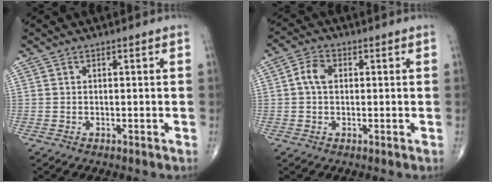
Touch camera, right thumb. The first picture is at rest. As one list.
[{"total": 3.9, "force": [0.4, 2.7, 2.8], "torque": [-0.055, 0.010, 0.003]}]